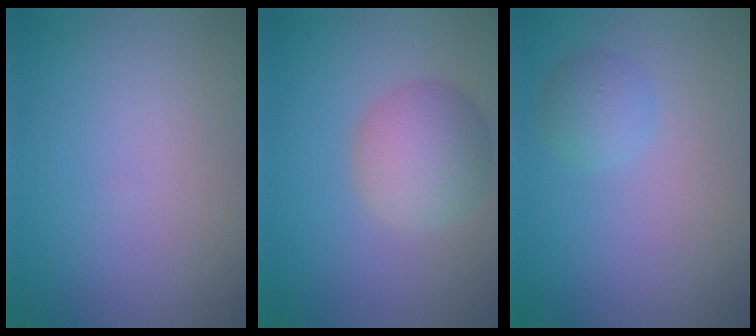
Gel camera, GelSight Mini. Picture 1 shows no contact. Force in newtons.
{"total": 4.8, "press": 4.8, "slide": 0.1}
{"total": 1.9, "press": 1.9, "slide": 0.1}